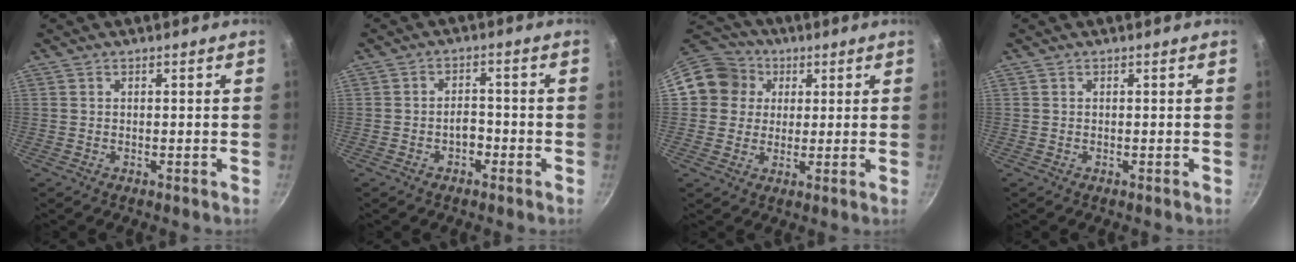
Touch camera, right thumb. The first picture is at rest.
{"total": 3.3, "force": [-1.5, 2.2, 2.0], "torque": [-0.011, 0.018, -0.025]}
{"total": 10.9, "force": [2.8, 10.1, 3.0], "torque": [-0.027, 0.018, 0.034]}
{"total": 0.0}